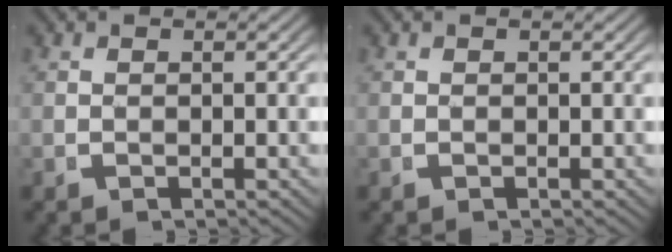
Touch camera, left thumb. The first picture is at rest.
{"total": 0.0}